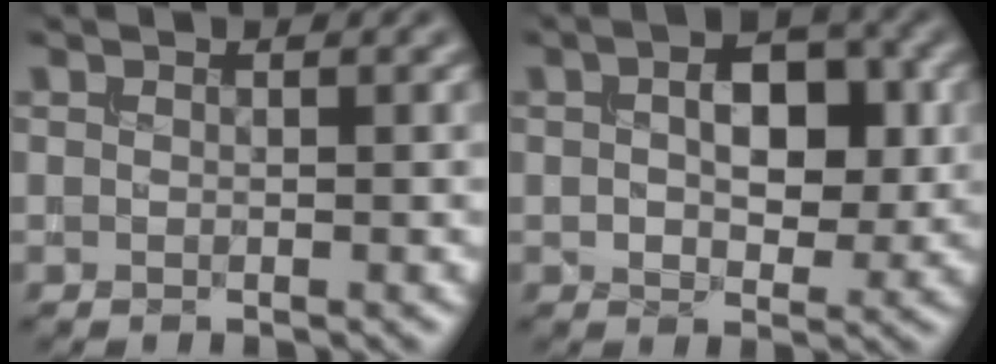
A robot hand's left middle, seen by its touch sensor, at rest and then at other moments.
{"total": 5.5, "force": [0.8, 3.2, 4.4], "torque": [-0.069, 0.003, 0.008]}